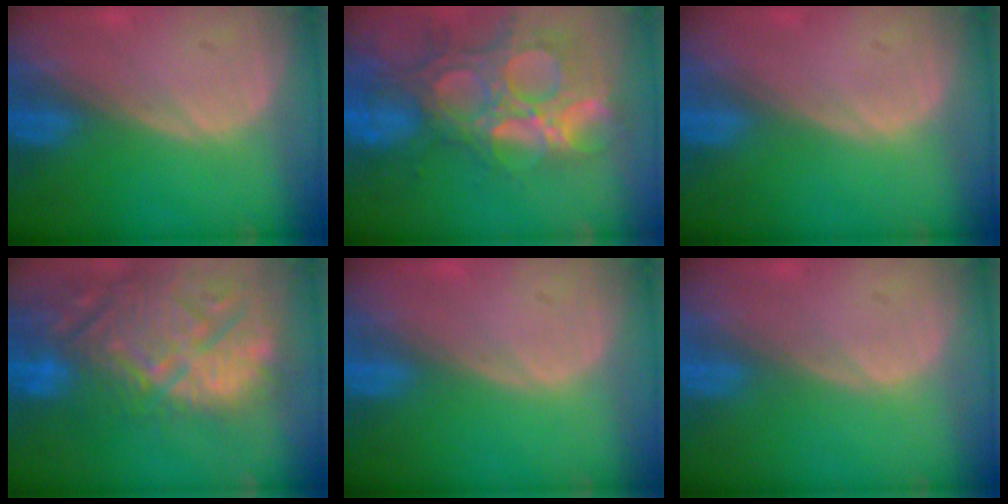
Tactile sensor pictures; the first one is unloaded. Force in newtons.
{"total": 14.8, "press": 12.3, "slide": 8.2}
{"total": 0.0}
{"total": 15.3, "press": 13.0, "slide": 8.1}
{"total": 0.0}
{"total": 0.0}